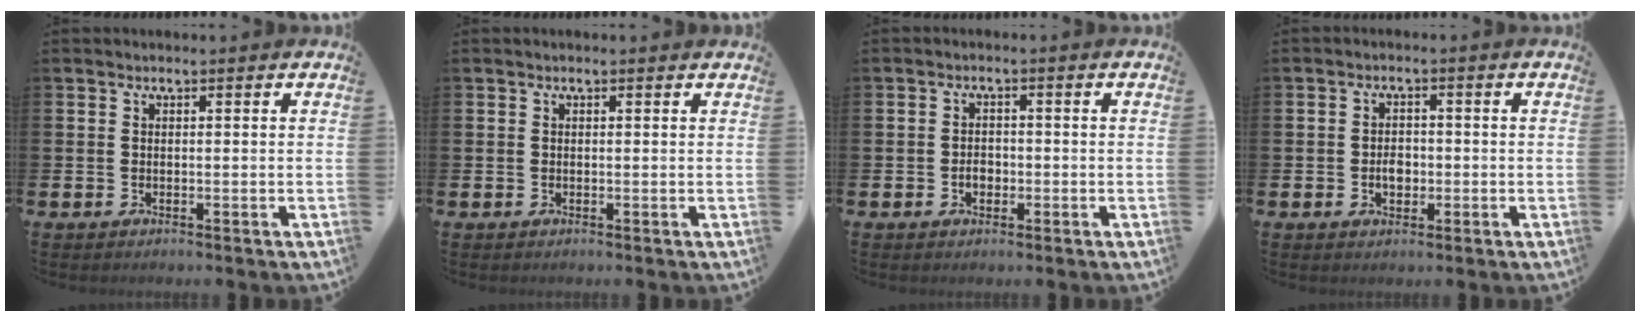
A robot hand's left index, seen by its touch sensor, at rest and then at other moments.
{"total": 0.0}
{"total": 2.0, "force": [-0.6, 1.5, 1.2], "torque": [-0.012, 0.001, -0.016]}
{"total": 2.5, "force": [-0.4, 1.8, 1.7], "torque": [-0.012, -0.003, -0.014]}